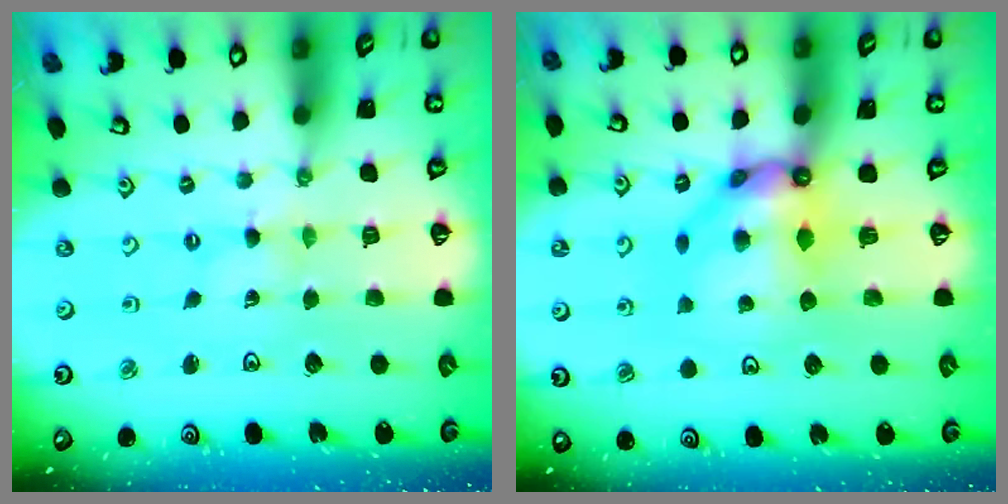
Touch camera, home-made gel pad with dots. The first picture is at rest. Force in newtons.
{"total": 10.6, "press": 10.6, "slide": 1.1}